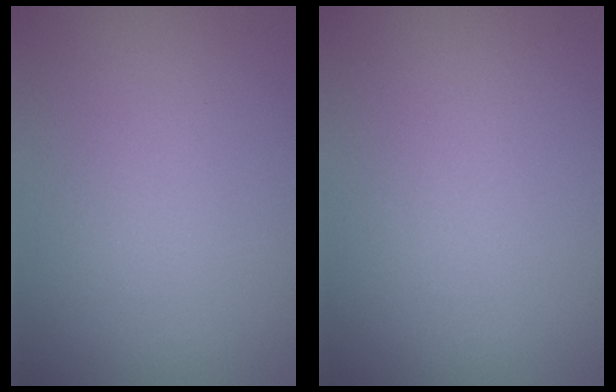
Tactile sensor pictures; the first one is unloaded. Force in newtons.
{"total": 0.0}